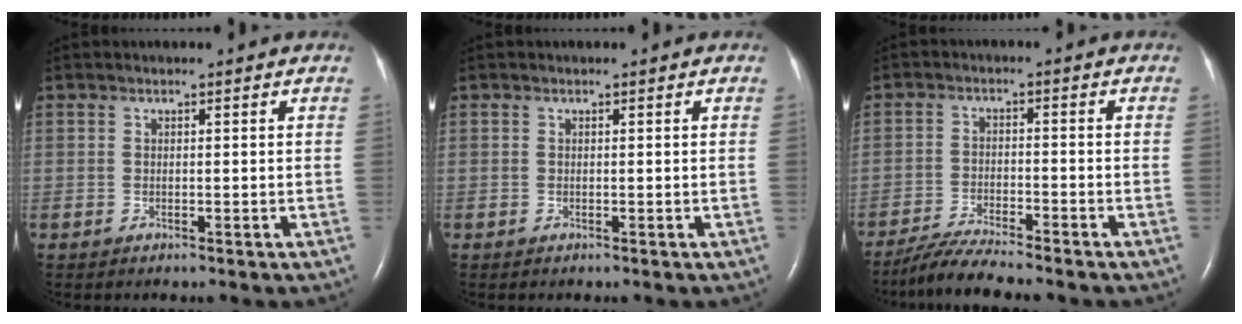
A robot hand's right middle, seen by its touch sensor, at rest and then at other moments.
{"total": 0.0}
{"total": 6.9, "force": [-6.2, -0.4, 3.0], "torque": [-0.059, -0.026, -0.110]}